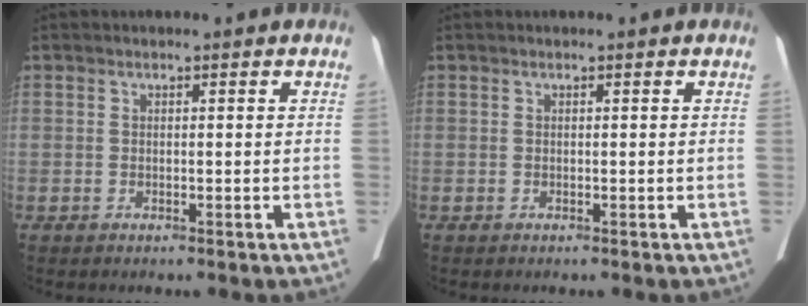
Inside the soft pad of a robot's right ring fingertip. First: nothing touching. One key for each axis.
{"total": 0.0}